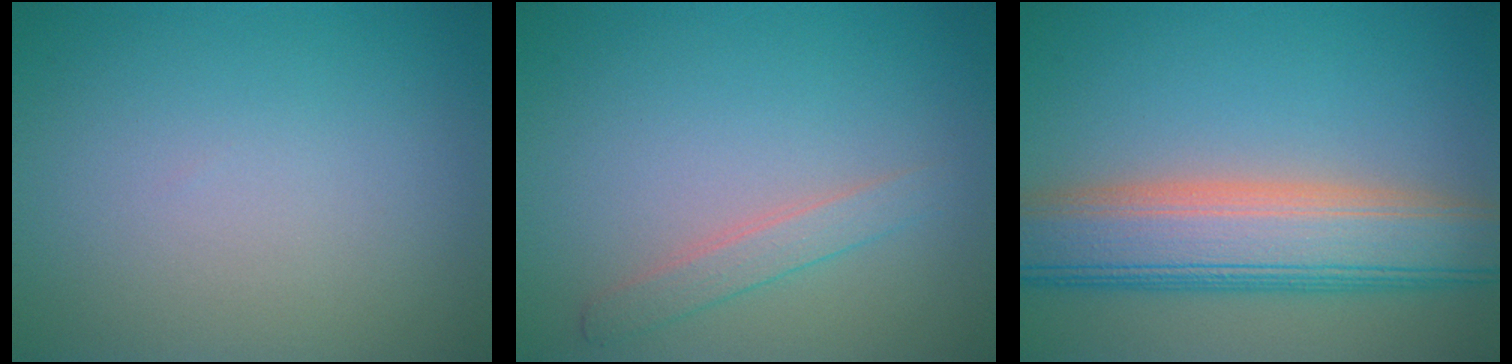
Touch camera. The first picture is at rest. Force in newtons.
{"total": 1.7, "press": 1.7, "slide": 0.1}
{"total": 9.2, "press": 9.2, "slide": 0.5}